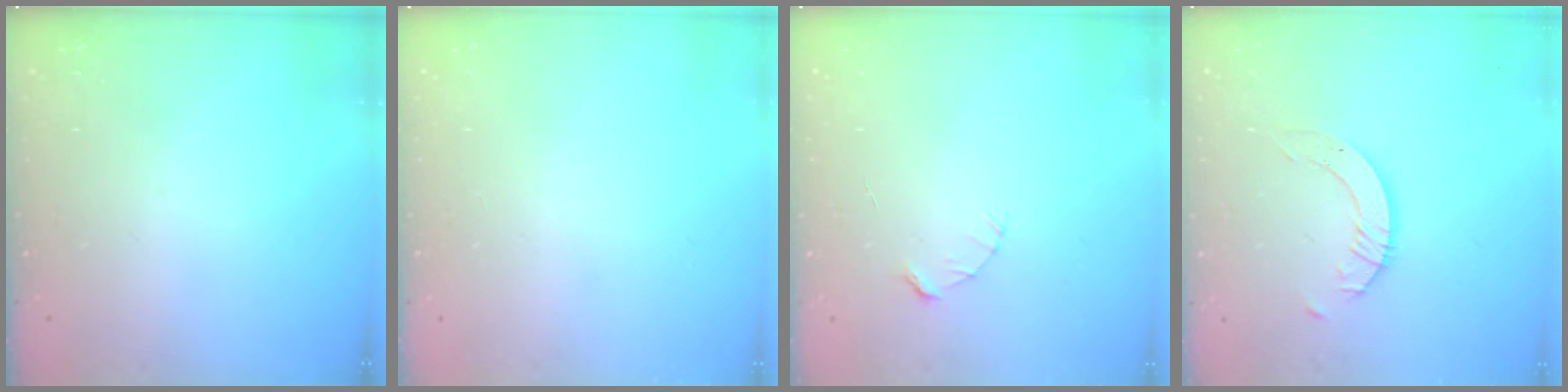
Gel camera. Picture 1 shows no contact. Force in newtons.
{"total": 0.0}
{"total": 2.7, "press": 2.7, "slide": 0.3}
{"total": 3.3, "press": 3.3, "slide": 0.2}